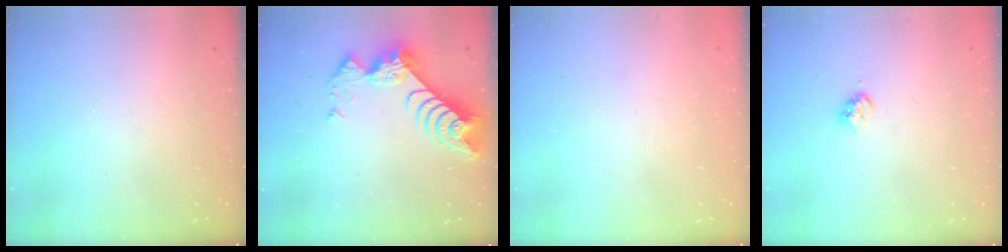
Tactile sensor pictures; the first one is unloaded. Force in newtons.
{"total": 9.9, "press": 9.9, "slide": 0.8}
{"total": 0.7, "press": 0.7, "slide": 0.1}
{"total": 3.2, "press": 3.2, "slide": 0.4}